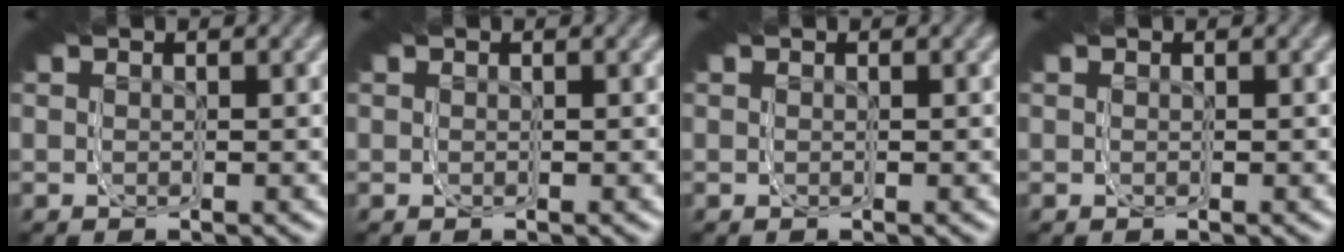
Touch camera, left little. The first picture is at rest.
{"total": 0.0}
{"total": 0.0}
{"total": 0.0}